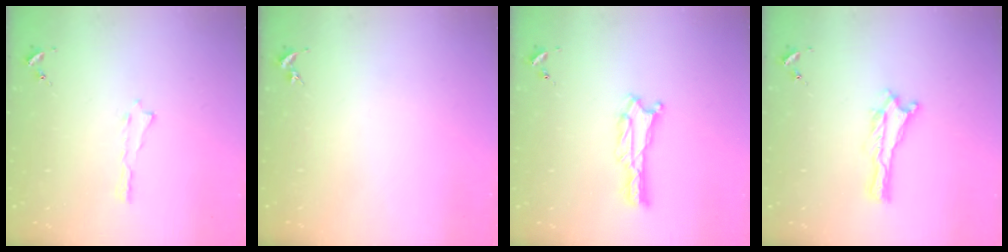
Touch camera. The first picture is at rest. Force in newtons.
{"total": 0.0}
{"total": 0.7, "press": 0.7, "slide": 0.1}
{"total": 0.0}